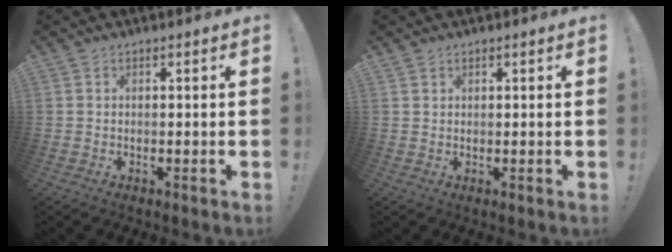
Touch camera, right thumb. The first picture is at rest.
{"total": 1.2, "force": [1.0, 0.6, -0.3], "torque": [0.012, -0.003, 0.019]}